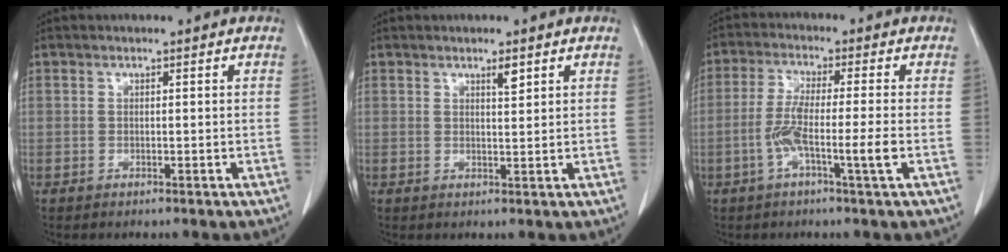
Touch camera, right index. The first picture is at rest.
{"total": 1.6, "force": [1.1, 0.2, 1.2], "torque": [-0.023, -0.004, 0.019]}
{"total": 7.1, "force": [-2.2, -0.4, 6.7], "torque": [-0.130, -0.004, -0.044]}